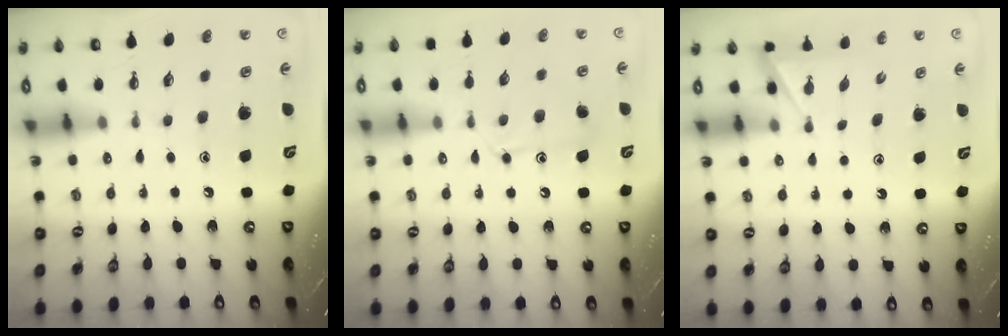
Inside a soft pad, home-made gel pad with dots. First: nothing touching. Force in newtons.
{"total": 12.3, "press": 12.3, "slide": 0.8}
{"total": 1.9, "press": 1.9, "slide": 0.2}